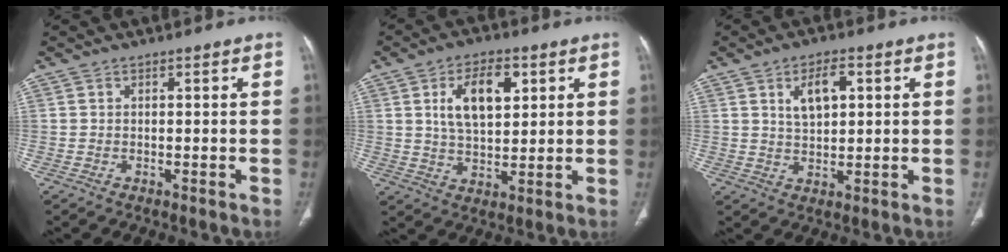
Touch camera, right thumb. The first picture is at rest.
{"total": 10.5, "force": [3.5, 5.7, 8.1], "torque": [-0.118, -0.009, 0.062]}
{"total": 6.2, "force": [2.2, 3.3, 4.9], "torque": [-0.074, -0.005, 0.041]}